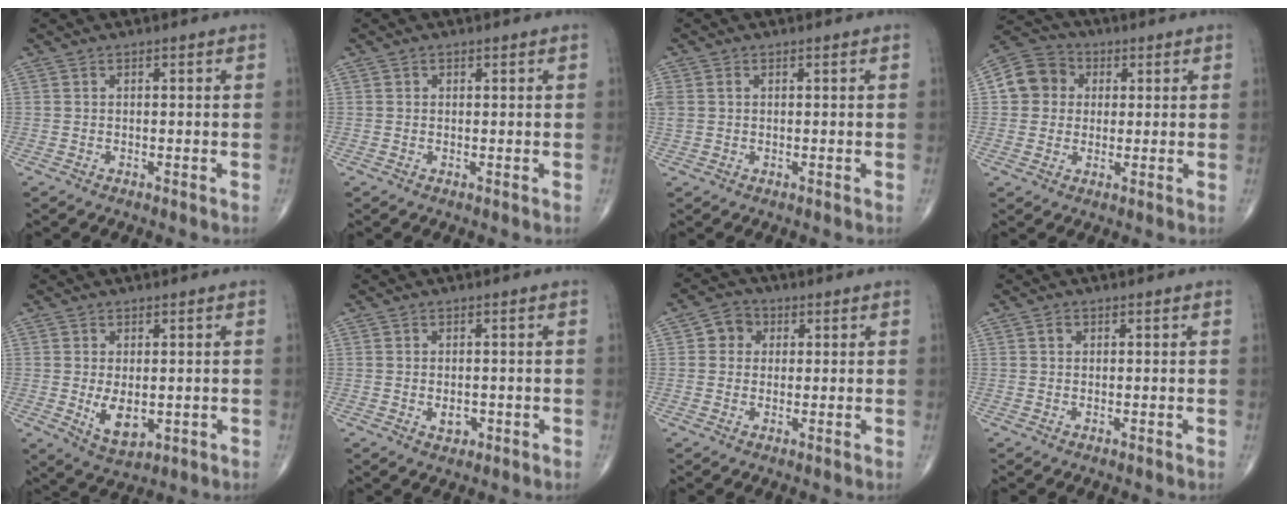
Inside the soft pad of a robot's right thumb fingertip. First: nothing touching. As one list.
[{"total": 0.5, "force": [0.2, 0.5, 0.1], "torque": [0.002, 0.000, 0.002]}, {"total": 2.8, "force": [0.5, 2.1, 1.7], "torque": [-0.054, 0.013, 0.017]}, {"total": 8.7, "force": [1.4, 7.9, 3.3], "torque": [-0.041, 0.013, 0.013]}, {"total": 6.3, "force": [-0.6, 3.6, 5.2], "torque": [-0.079, -0.017, 0.003]}, {"total": 2.5, "force": [-0.5, 1.7, 1.7], "torque": [-0.018, 0.000, -0.003]}, {"total": 4.5, "force": [1.0, 4.1, 1.7], "torque": [-0.003, 0.005, 0.010]}, {"total": 1.0, "force": [0.3, 0.8, 0.5], "torque": [-0.004, 0.001, 0.004]}]